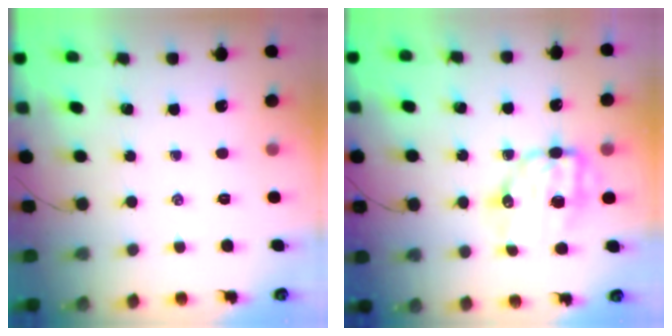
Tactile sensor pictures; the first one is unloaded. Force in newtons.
{"total": 8.7, "press": 8.5, "slide": 1.8}